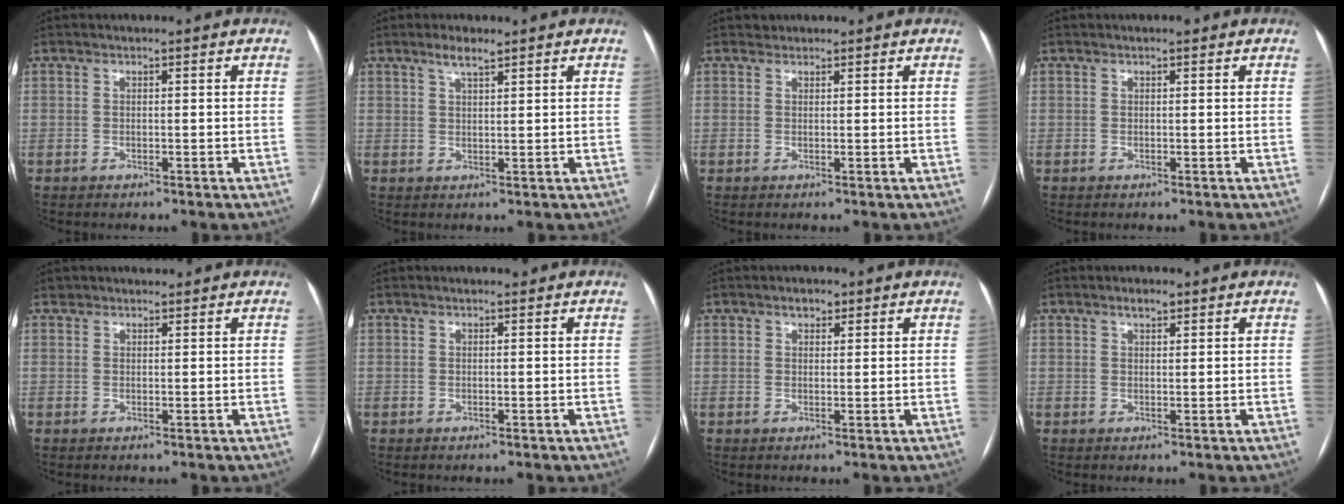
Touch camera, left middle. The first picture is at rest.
{"total": 2.6, "force": [2.0, 0.3, 1.7], "torque": [-0.038, 0.003, 0.038]}
{"total": 0.8, "force": [0.7, 0.3, -0.2], "torque": [-0.002, 0.006, 0.011]}
{"total": 0.8, "force": [0.5, 0.2, 0.6], "torque": [-0.015, 0.004, 0.006]}
{"total": 1.5, "force": [1.4, 0.7, 0.0], "torque": [-0.003, 0.015, 0.022]}
{"total": 0.6, "force": [0.5, 0.1, 0.3], "torque": [-0.010, 0.004, 0.007]}
{"total": 1.9, "force": [1.3, 1.1, 1.0], "torque": [-0.018, 0.006, 0.019]}
{"total": 1.8, "force": [1.3, 0.6, 1.1], "torque": [-0.023, 0.004, 0.022]}